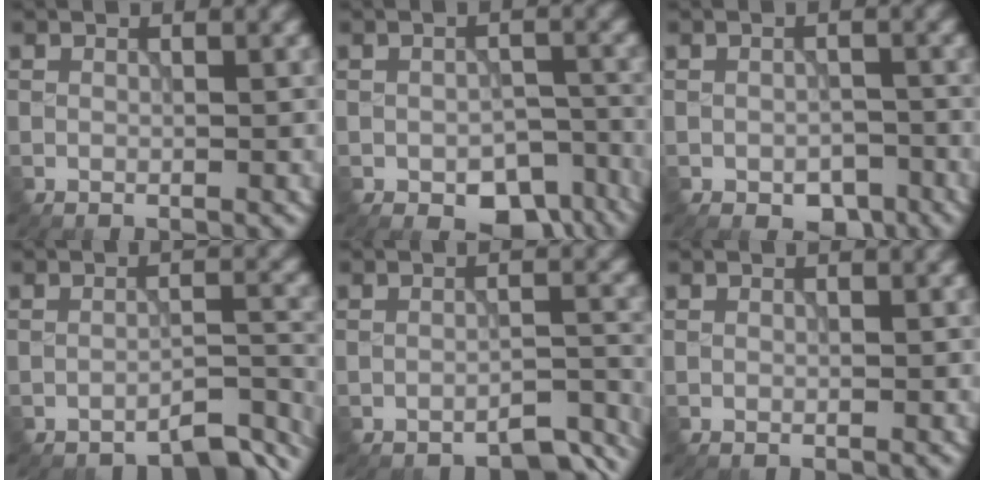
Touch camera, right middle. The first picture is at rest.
{"total": 5.8, "force": [-3.5, 3.1, 3.4], "torque": [-0.036, -0.020, -0.040]}
{"total": 2.8, "force": [-1.6, 1.7, 1.5], "torque": [-0.019, -0.005, -0.020]}
{"total": 3.6, "force": [-3.3, 0.6, 1.2], "torque": [-0.012, 0.004, -0.046]}
{"total": 3.2, "force": [-2.8, 0.8, 1.2], "torque": [-0.013, 0.002, -0.035]}
{"total": 0.0}